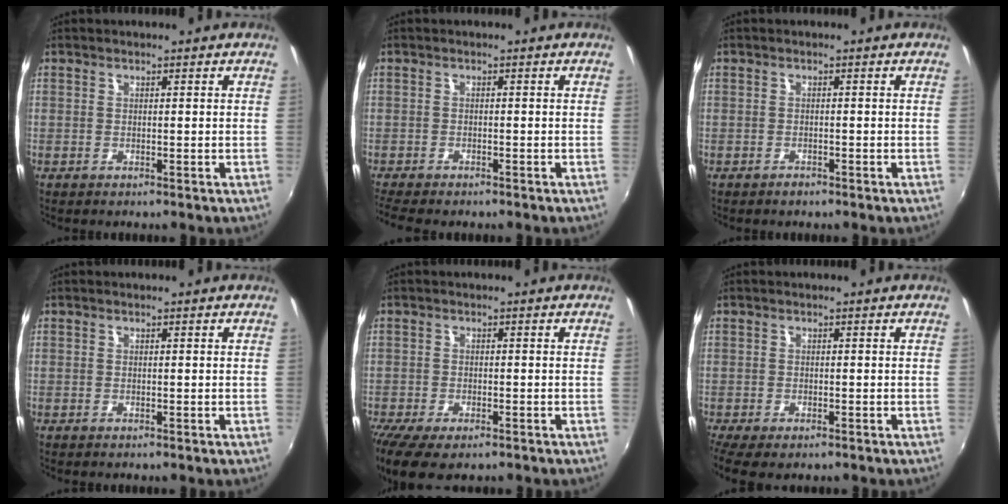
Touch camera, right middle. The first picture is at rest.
{"total": 5.4, "force": [-4.7, 1.2, 2.4], "torque": [-0.062, -0.031, -0.082]}
{"total": 1.1, "force": [-0.9, 0.6, 0.2], "torque": [-0.006, -0.002, -0.016]}
{"total": 0.0}
{"total": 9.3, "force": [-6.6, 3.4, 5.6], "torque": [-0.136, -0.045, -0.114]}
{"total": 6.1, "force": [-4.4, 2.1, 3.7], "torque": [-0.088, -0.035, -0.073]}